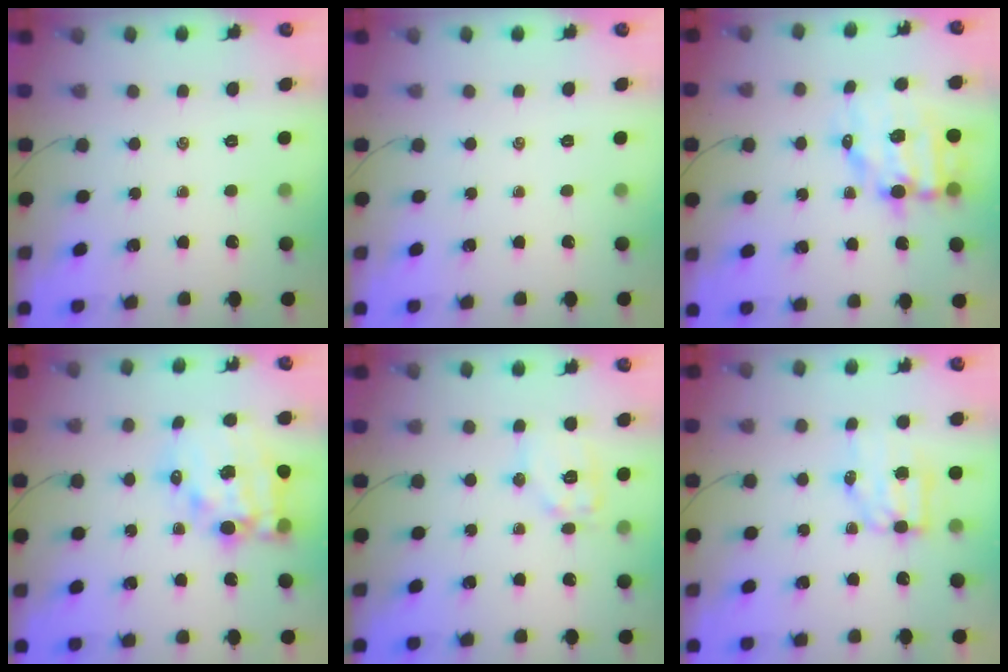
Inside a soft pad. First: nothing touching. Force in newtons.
{"total": 0.0}
{"total": 10.9, "press": 10.6, "slide": 2.4}
{"total": 15.4, "press": 14.9, "slide": 3.8}
{"total": 9.8, "press": 9.8, "slide": 0.2}
{"total": 7.3, "press": 7.1, "slide": 1.4}